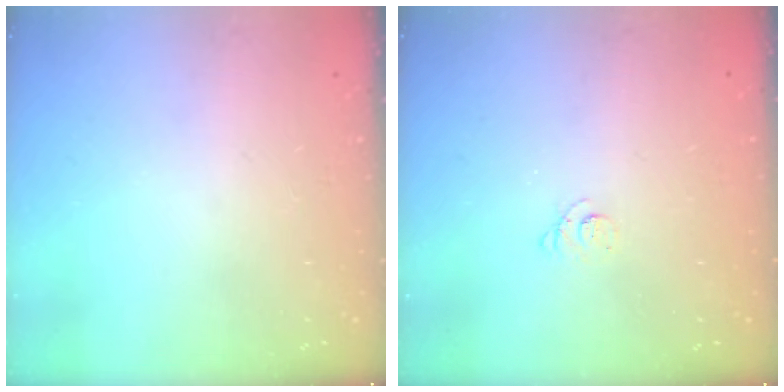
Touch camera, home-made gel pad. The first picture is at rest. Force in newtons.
{"total": 2.4, "press": 2.4, "slide": 0.3}